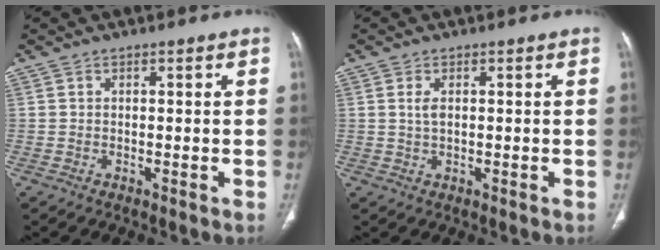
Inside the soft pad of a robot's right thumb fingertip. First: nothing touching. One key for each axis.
{"total": 1.8, "fx": 0.5, "fy": 0.8, "fz": 1.6, "tx": -0.033, "ty": -0.004, "tz": 0.013}